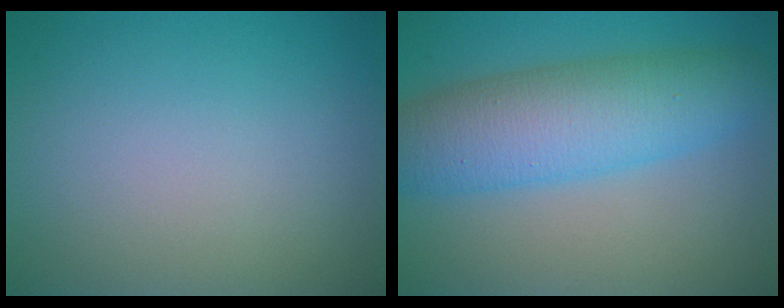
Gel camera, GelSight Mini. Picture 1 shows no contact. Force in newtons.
{"total": 7.8, "press": 7.8, "slide": 0.1}